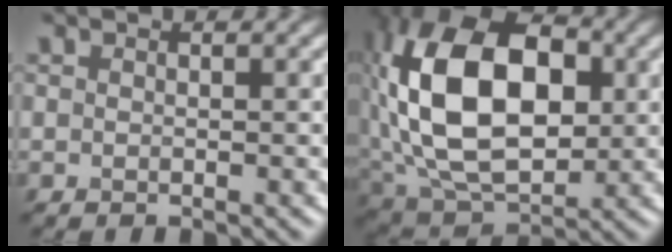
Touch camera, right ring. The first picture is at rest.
{"total": 17.2, "force": [1.7, 10.9, 13.2], "torque": [-0.239, 0.013, 0.027]}